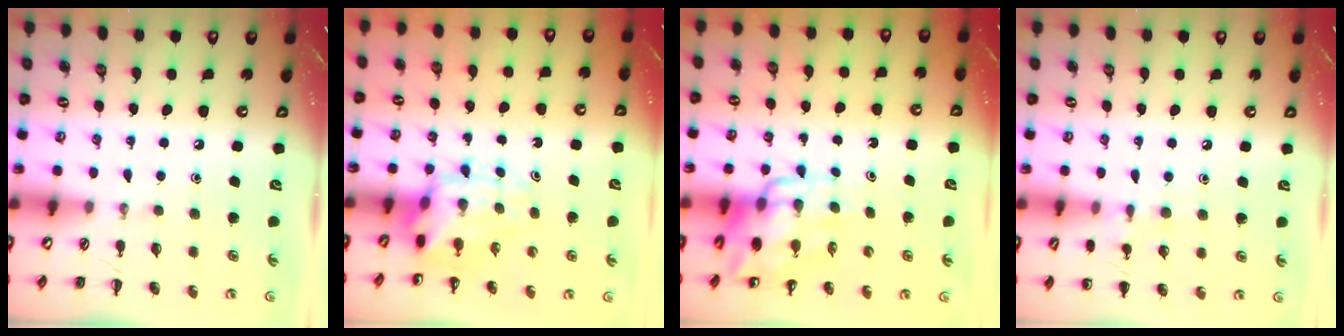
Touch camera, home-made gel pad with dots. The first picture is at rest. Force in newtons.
{"total": 6.1, "press": 6.0, "slide": 1.3}
{"total": 13.0, "press": 12.5, "slide": 3.7}
{"total": 7.5, "press": 7.2, "slide": 1.9}